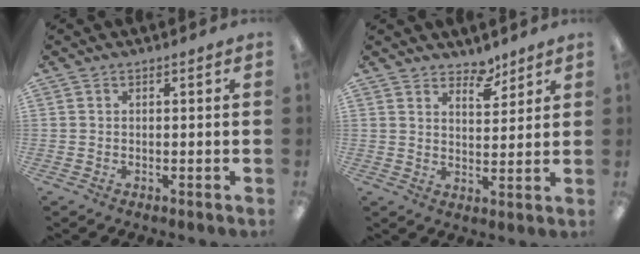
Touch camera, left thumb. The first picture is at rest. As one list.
[{"total": 5.3, "force": [4.8, 2.2, 1.0], "torque": [0.001, -0.035, 0.084]}]